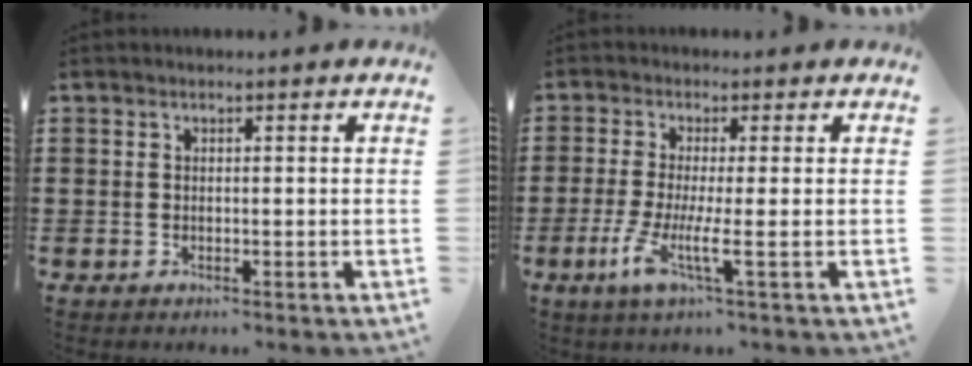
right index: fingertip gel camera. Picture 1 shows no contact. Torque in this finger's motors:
{"motor_torque": [1.05, 0.45, 0.43, 0.12]}